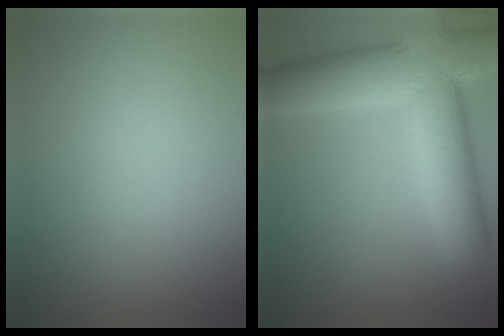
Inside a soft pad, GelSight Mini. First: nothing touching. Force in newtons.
{"total": 11.8, "press": 11.7, "slide": 0.8}